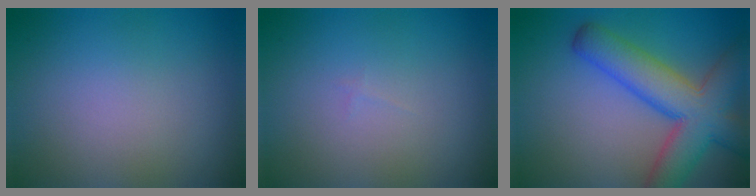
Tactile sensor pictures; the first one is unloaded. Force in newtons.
{"total": 0.0}
{"total": 8.8, "press": 8.8, "slide": 0.4}